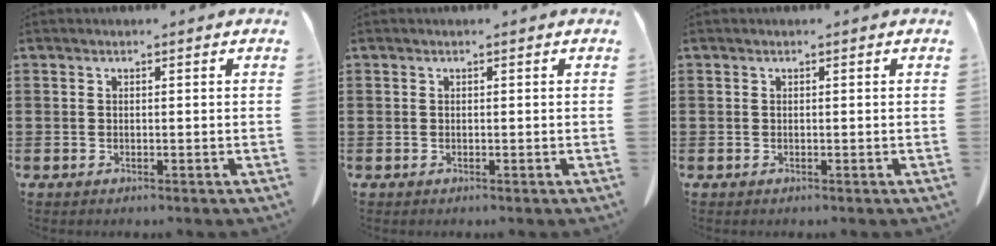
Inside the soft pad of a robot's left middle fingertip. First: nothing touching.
{"total": 0.0}
{"total": 0.0}